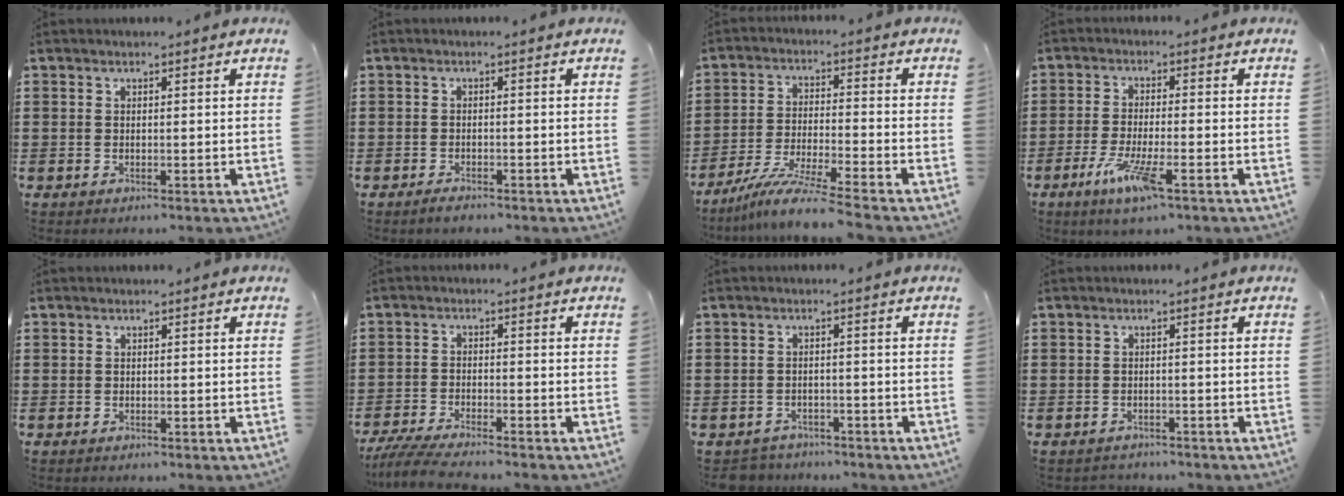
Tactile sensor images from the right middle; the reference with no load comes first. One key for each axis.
{"total": 1.2, "fx": -1.1, "fy": 0.3, "fz": 0.4, "tx": -0.012, "ty": -0.005, "tz": -0.020}
{"total": 8.0, "fx": -6.9, "fy": -0.3, "fz": 4.1, "tx": -0.078, "ty": -0.012, "tz": -0.131}
{"total": 6.7, "fx": -3.3, "fy": 1.1, "fz": 5.7, "tx": -0.121, "ty": -0.015, "tz": -0.060}
{"total": 0.5, "fx": -0.3, "fy": 0.4, "fz": -0.1, "tx": 0.002, "ty": 0.003, "tz": -0.008}
{"total": 4.7, "fx": -4.3, "fy": 0.3, "fz": 1.8, "tx": -0.050, "ty": -0.015, "tz": -0.088}
{"total": 2.5, "fx": -2.4, "fy": 0.5, "fz": -0.3, "tx": -0.005, "ty": -0.002, "tz": -0.054}
{"total": 1.4, "fx": -1.3, "fy": 0.3, "fz": -0.2, "tx": -0.002, "ty": 0.000, "tz": -0.031}